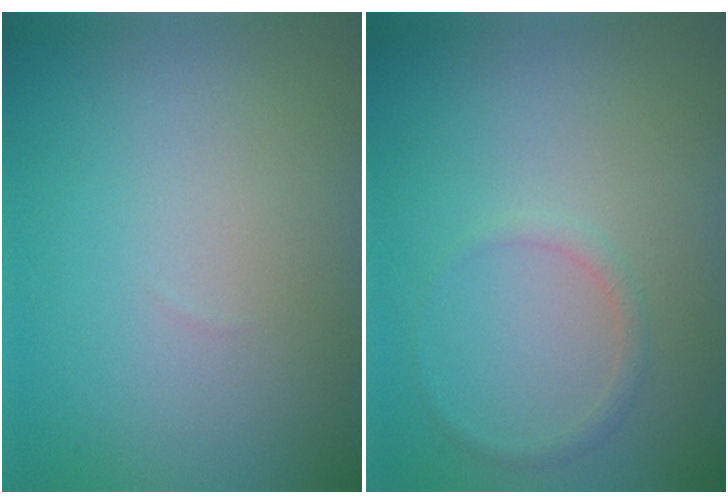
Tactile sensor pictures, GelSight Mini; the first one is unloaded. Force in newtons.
{"total": 0.9, "press": 0.9, "slide": 0.1}